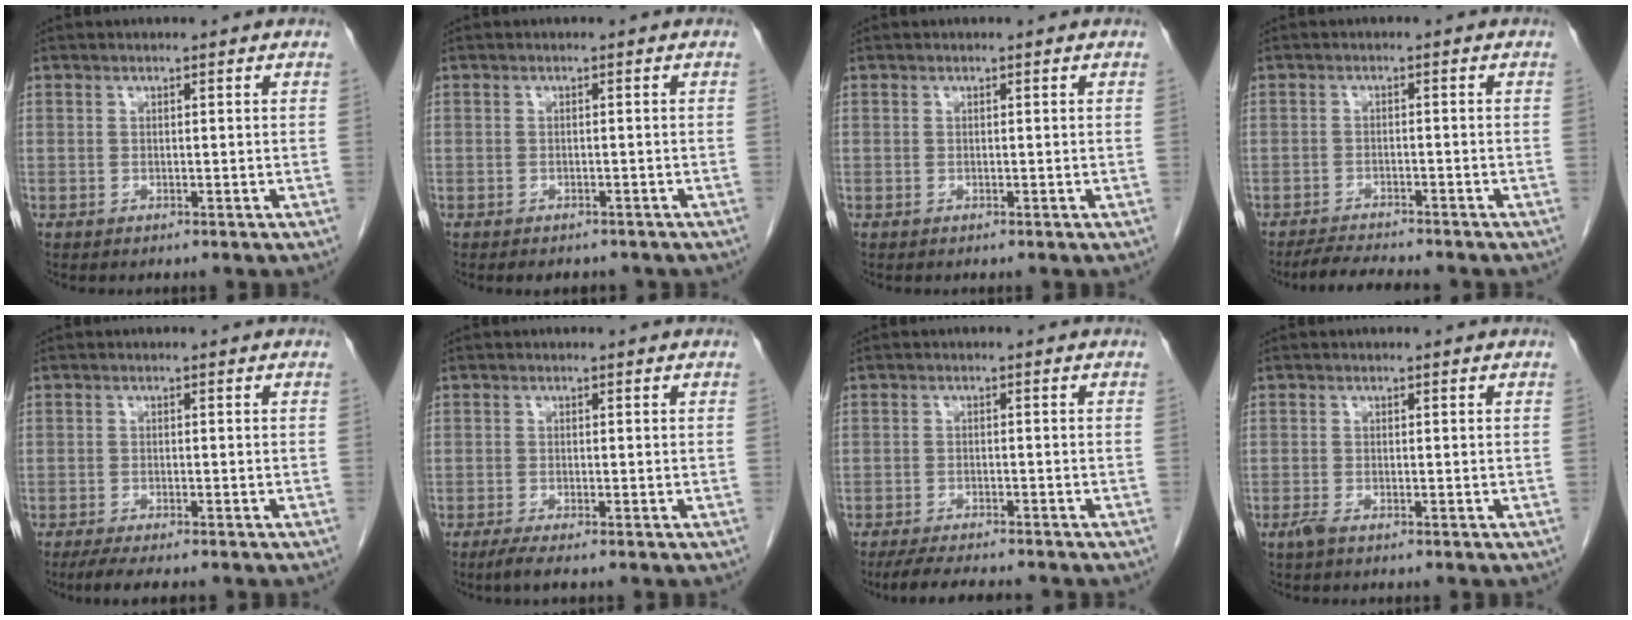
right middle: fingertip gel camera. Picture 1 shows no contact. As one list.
[{"total": 4.8, "force": [-4.0, 2.1, 1.7], "torque": [-0.017, -0.001, -0.043]}, {"total": 0.0}, {"total": 5.6, "force": [-5.1, 0.4, 2.1], "torque": [-0.038, -0.015, -0.083]}, {"total": 4.7, "force": [-3.7, 0.7, 2.8], "torque": [-0.043, -0.010, -0.055]}, {"total": 1.8, "force": [-1.3, -0.1, 1.3], "torque": [-0.033, -0.008, -0.027]}, {"total": 7.7, "force": [-6.8, 1.2, 3.3], "torque": [-0.050, -0.015, -0.105]}, {"total": 1.1, "force": [-0.8, 0.1, 0.8], "torque": [-0.023, -0.004, -0.016]}]